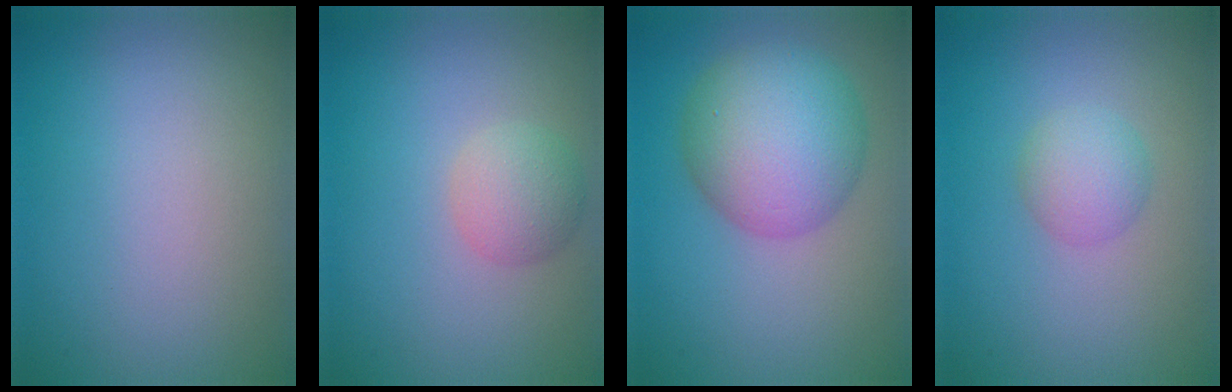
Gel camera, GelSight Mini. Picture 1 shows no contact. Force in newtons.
{"total": 2.6, "press": 2.6, "slide": 0.1}
{"total": 7.9, "press": 7.8, "slide": 0.2}
{"total": 2.4, "press": 2.4, "slide": 0.1}